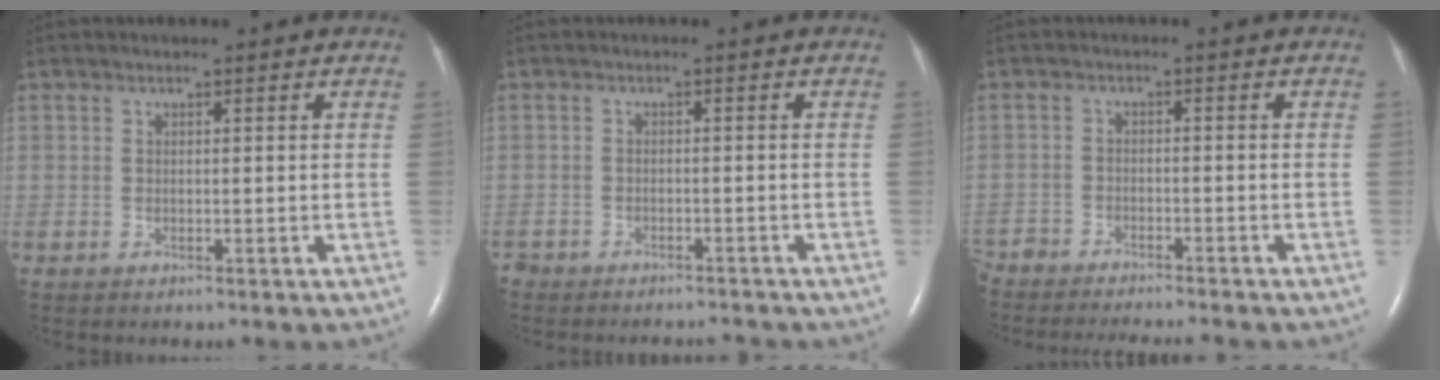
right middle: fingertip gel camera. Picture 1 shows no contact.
{"total": 5.5, "force": [-5.3, 1.2, 0.6], "torque": [-0.003, -0.008, -0.076]}
{"total": 12.2, "force": [-11.2, 1.7, 4.6], "torque": [-0.075, -0.020, -0.164]}